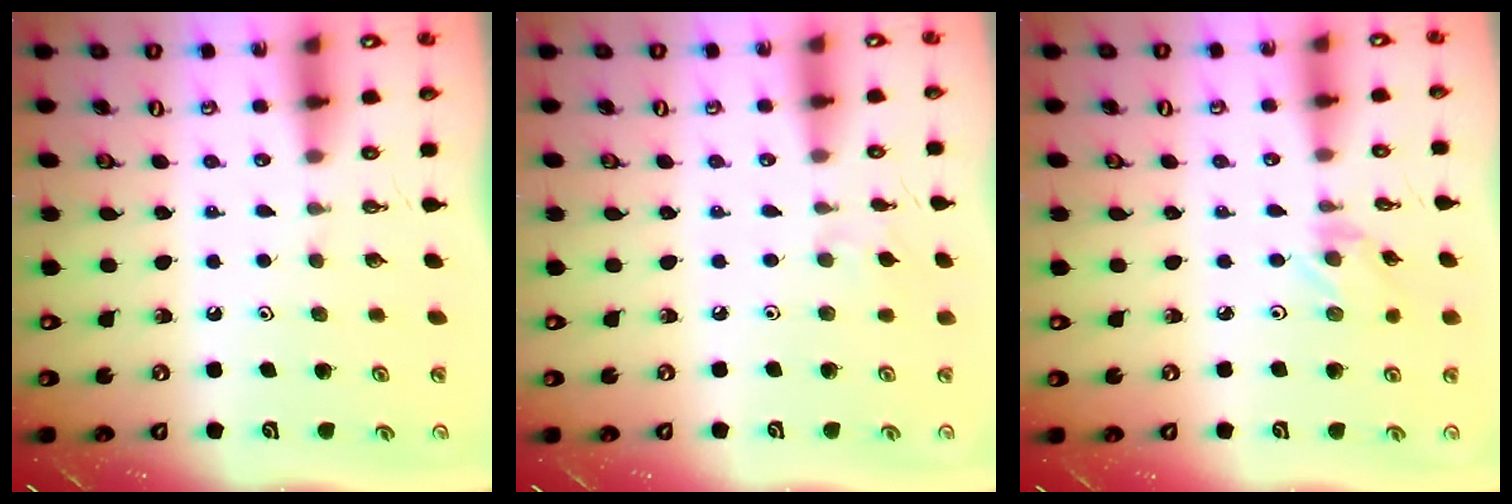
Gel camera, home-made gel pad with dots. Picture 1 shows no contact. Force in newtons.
{"total": 2.4, "press": 2.4, "slide": 0.6}
{"total": 0.5, "press": 0.5, "slide": 0.1}